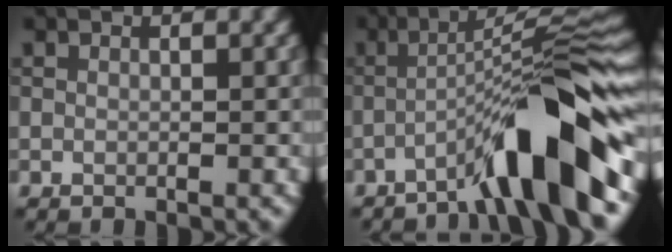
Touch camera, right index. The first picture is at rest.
{"total": 9.2, "force": [-4.9, 0.7, 7.8], "torque": [-0.112, 0.026, -0.089]}